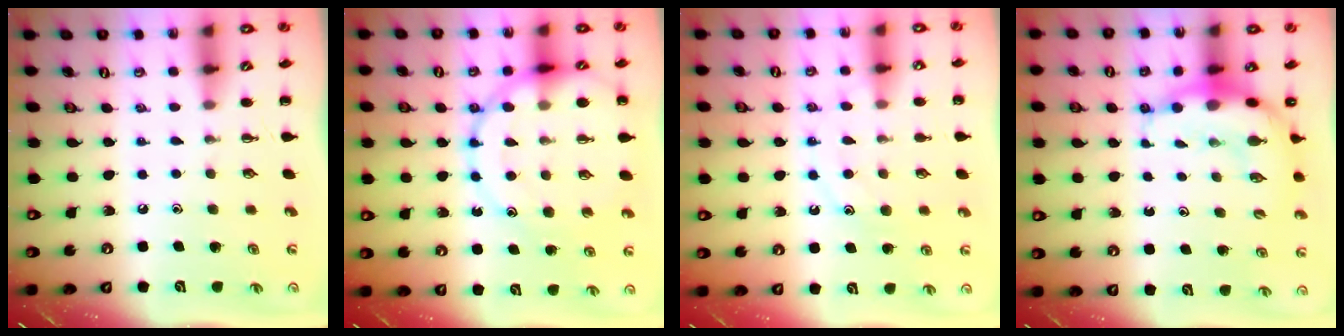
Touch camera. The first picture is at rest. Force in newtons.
{"total": 17.5, "press": 17.2, "slide": 3.4}
{"total": 11.5, "press": 11.5, "slide": 0.7}
{"total": 8.5, "press": 8.2, "slide": 2.0}